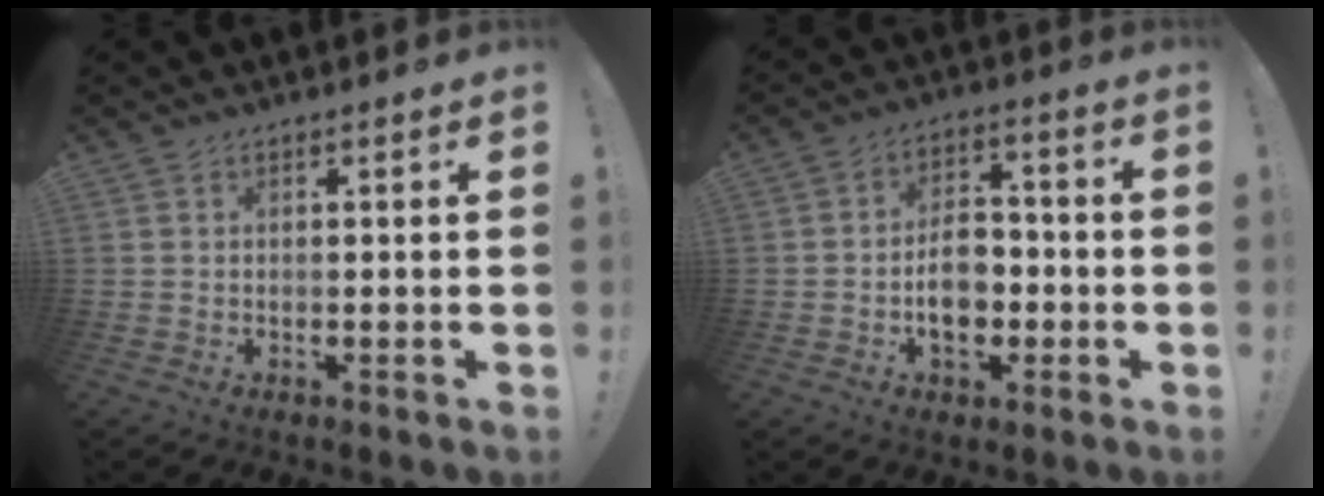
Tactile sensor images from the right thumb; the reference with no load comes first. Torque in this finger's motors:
{"motor_torque": [2.59, 2.18, 0.46, -0.33, 0.01]}